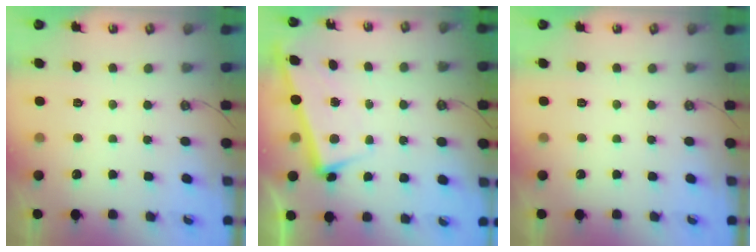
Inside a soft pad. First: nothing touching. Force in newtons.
{"total": 2.3, "press": 2.2, "slide": 0.7}
{"total": 0.0}